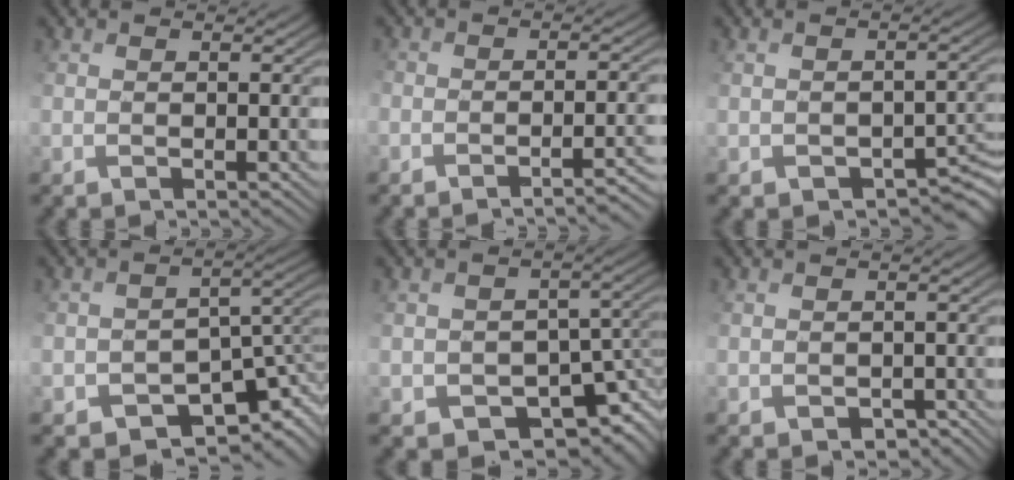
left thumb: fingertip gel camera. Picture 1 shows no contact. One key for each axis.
{"total": 5.3, "fx": -4.2, "fy": 1.5, "fz": 2.9, "tx": -0.021, "ty": 0.001, "tz": -0.039}
{"total": 5.0, "fx": -3.2, "fy": 3.3, "fz": 2.0, "tx": -0.018, "ty": -0.016, "tz": -0.041}
{"total": 9.0, "fx": -4.8, "fy": 6.2, "fz": 4.3, "tx": -0.069, "ty": -0.035, "tz": -0.056}
{"total": 8.4, "fx": -3.7, "fy": 6.2, "fz": 4.2, "tx": -0.062, "ty": -0.019, "tz": -0.042}
{"total": 2.4, "fx": -1.6, "fy": 1.7, "fz": 0.5, "tx": -0.002, "ty": -0.010, "tz": -0.026}